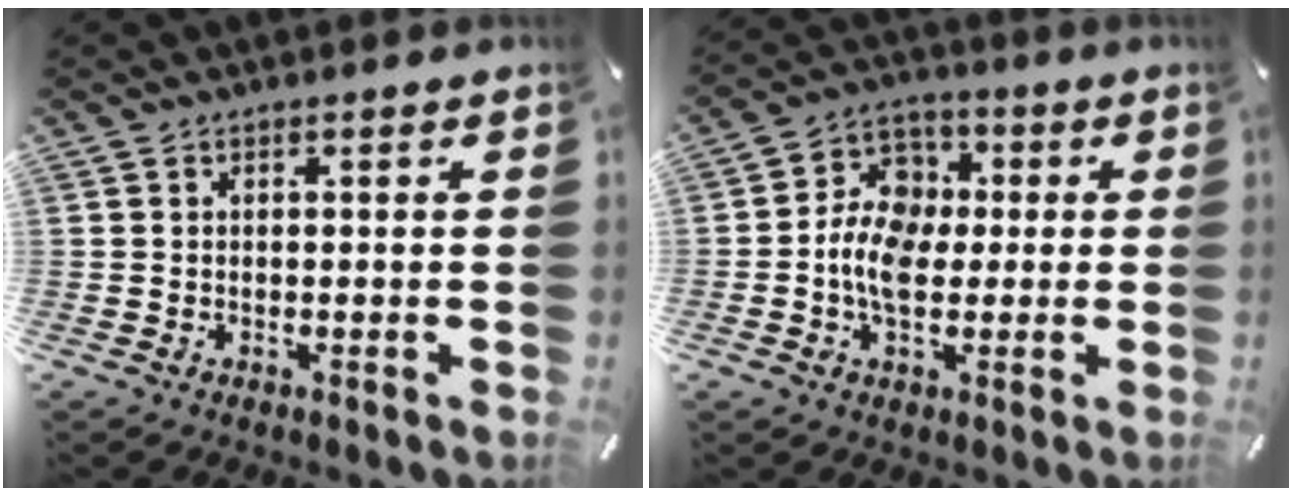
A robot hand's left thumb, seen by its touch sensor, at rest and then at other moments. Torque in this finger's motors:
{"motor_torque": [-0.18, 0.76, 0.86, -0.45, 0.29]}